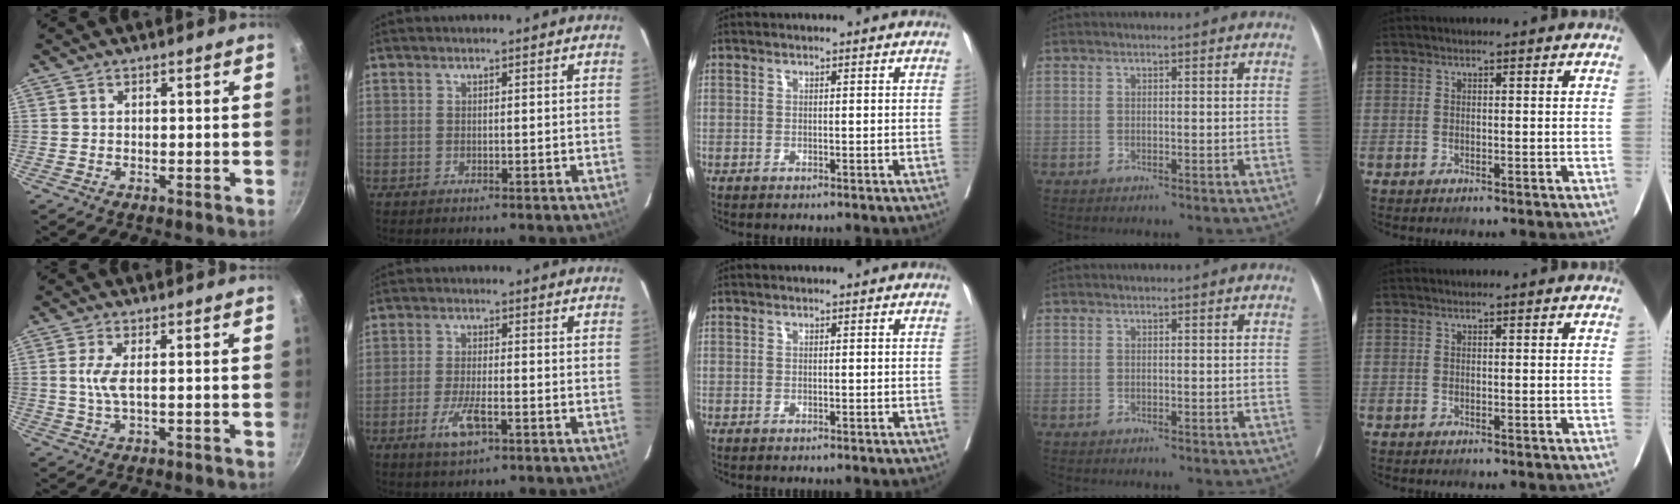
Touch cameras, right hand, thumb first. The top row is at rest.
{"thumb": {"total": 3.7, "force": [0.5, 1.1, 3.5], "torque": [-0.093, -0.002, 0.012]}, "index": {"total": 5.0, "force": [-2.3, 1.3, 4.3], "torque": [-0.087, -0.004, -0.039]}}